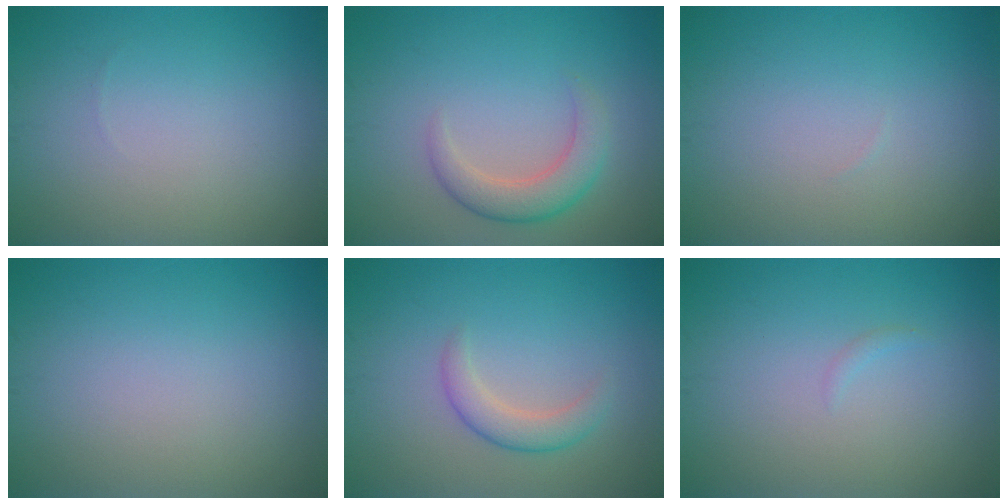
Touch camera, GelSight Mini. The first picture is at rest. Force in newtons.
{"total": 3.3, "press": 3.3, "slide": 0.3}
{"total": 0.0}
{"total": 0.0}
{"total": 2.4, "press": 2.4, "slide": 0.2}
{"total": 0.5, "press": 0.5, "slide": 0.1}